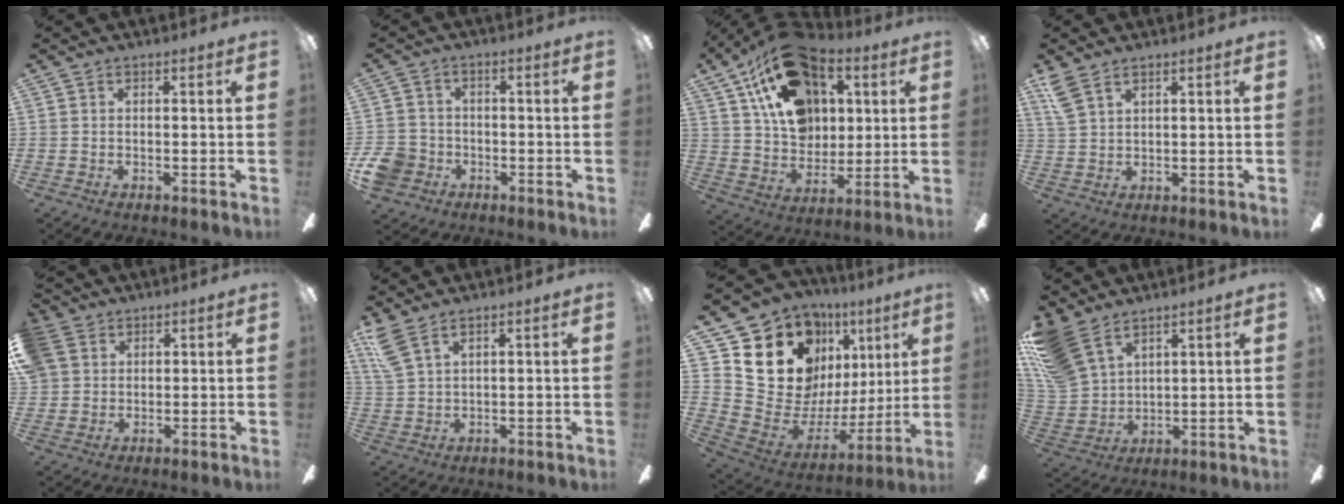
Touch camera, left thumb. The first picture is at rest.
{"total": 7.4, "force": [-3.1, 6.1, 2.7], "torque": [-0.082, 0.026, -0.060]}
{"total": 21.2, "force": [11.4, 13.9, 11.3], "torque": [-0.199, -0.047, 0.211]}
{"total": 4.4, "force": [3.2, 1.7, 2.5], "torque": [-0.055, -0.009, 0.062]}
{"total": 6.3, "force": [3.3, 5.1, 1.7], "torque": [-0.049, 0.003, 0.065]}
{"total": 5.6, "force": [4.0, 1.7, 3.6], "torque": [-0.085, -0.015, 0.075]}
{"total": 20.3, "force": [11.5, 13.6, 9.8], "torque": [-0.221, -0.078, 0.228]}
{"total": 14.7, "force": [9.9, 8.0, 7.4], "torque": [-0.182, -0.040, 0.193]}